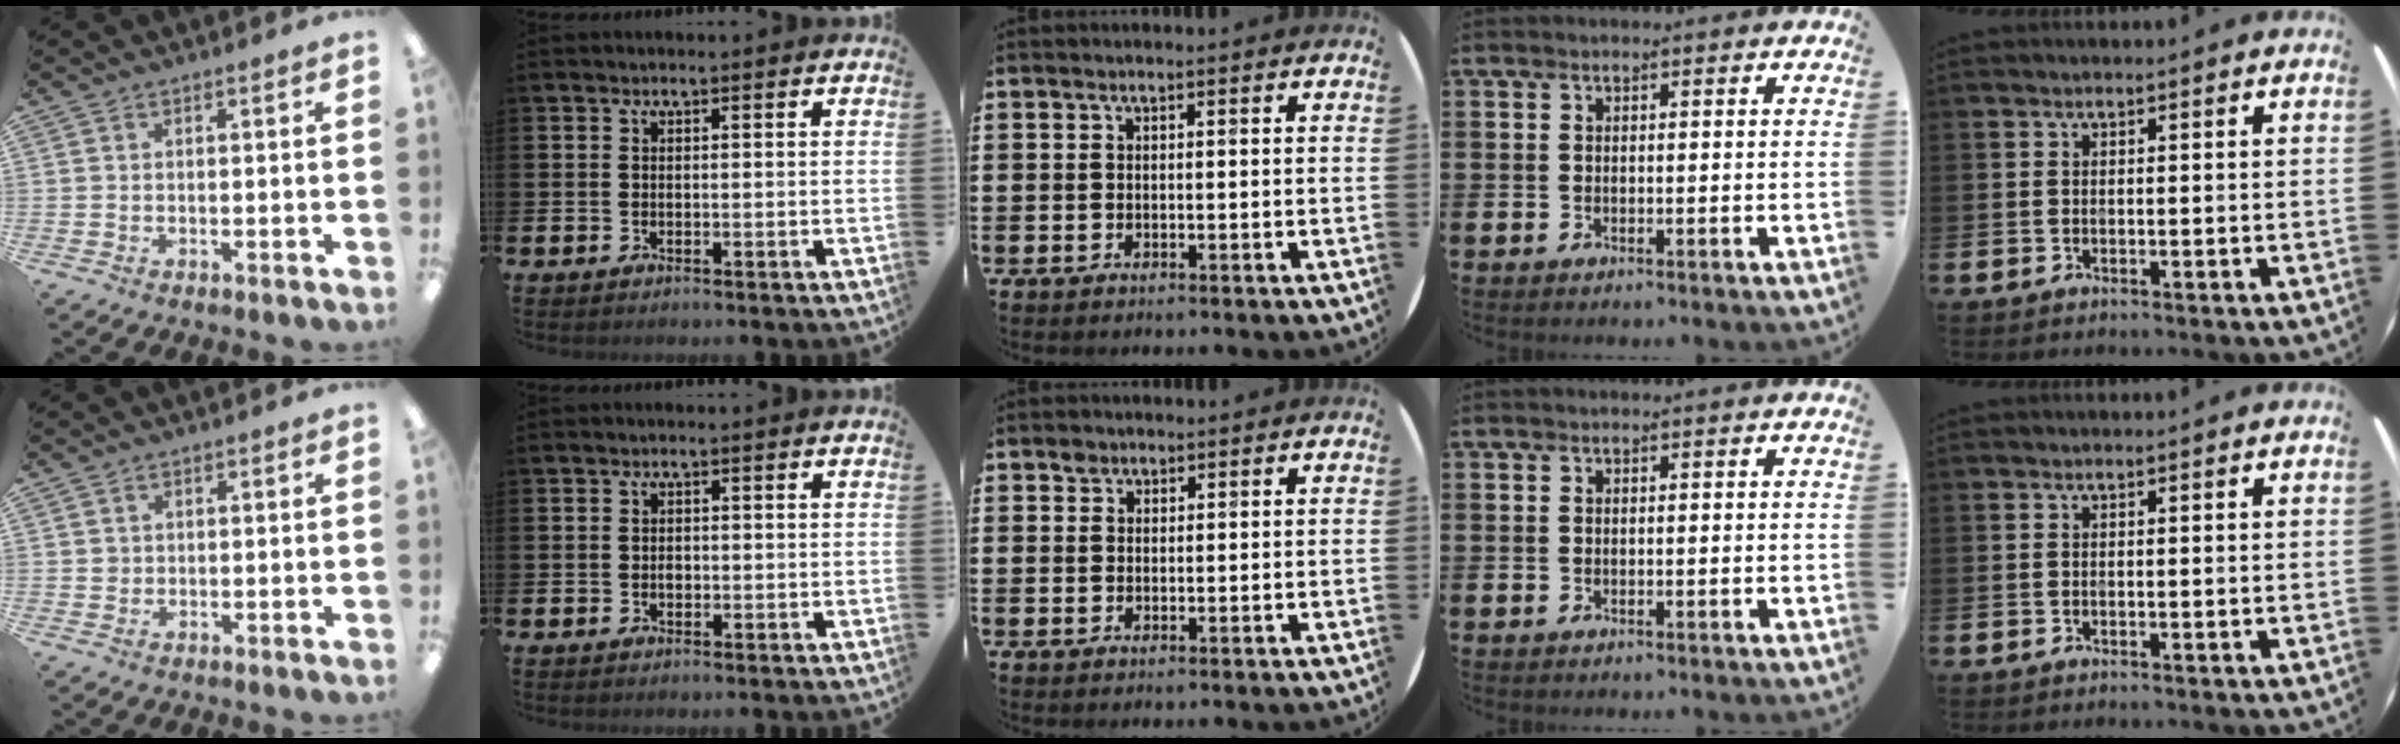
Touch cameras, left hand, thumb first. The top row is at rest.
{"thumb": {"total": 1.2, "force": [0.3, 1.2, 0.2], "torque": [-0.005, 0.006, 0.005]}, "index": {"total": 1.0, "force": [-0.1, 0.7, 0.6], "torque": [-0.011, 0.004, -0.004]}, "middle": {"total": 1.3, "force": [1.1, 0.8, 0.1], "torque": [0.007, 0.000, 0.020]}}